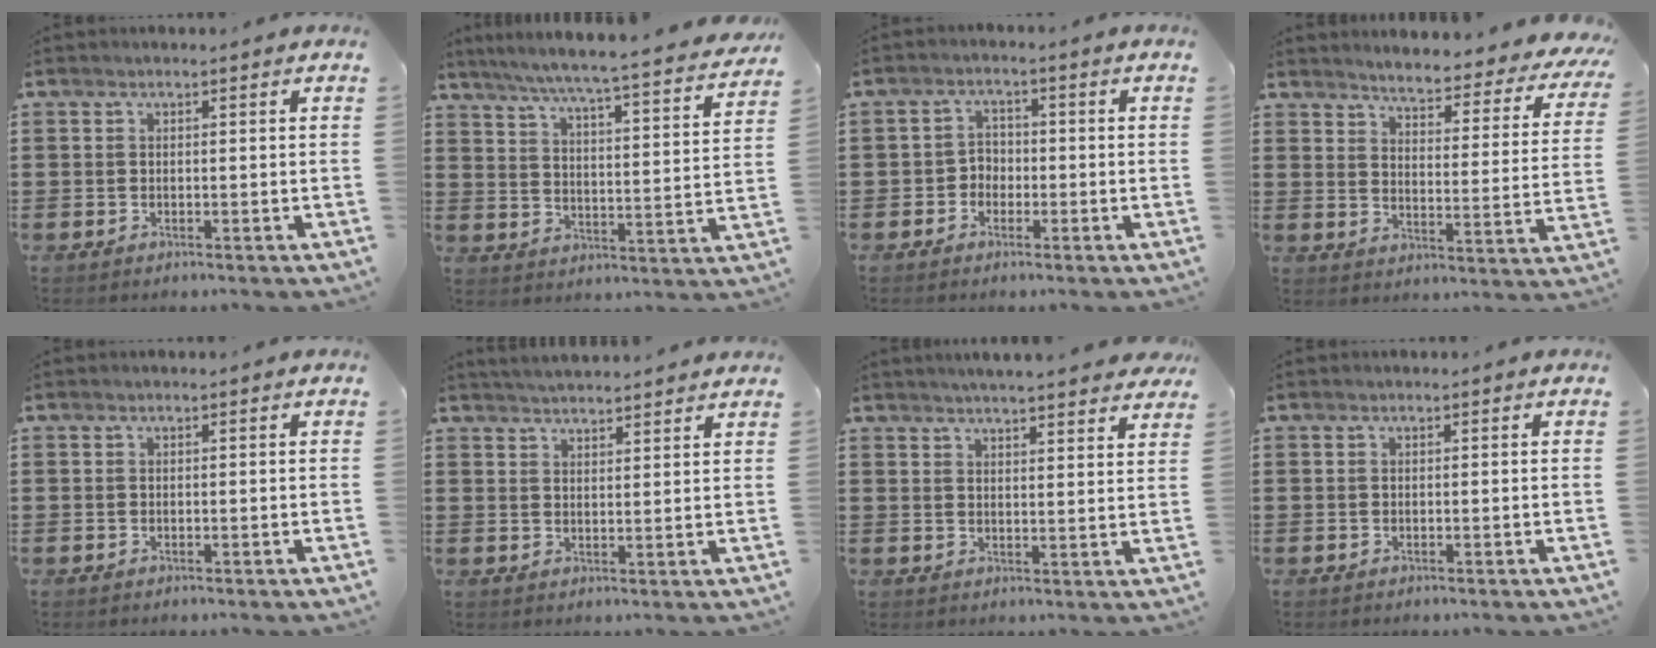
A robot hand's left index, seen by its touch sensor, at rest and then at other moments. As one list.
[{"total": 5.5, "force": [5.0, -0.8, 2.2], "torque": [-0.067, -0.042, 0.077]}, {"total": 2.4, "force": [-1.3, 1.9, 0.6], "torque": [-0.020, 0.008, -0.030]}, {"total": 4.3, "force": [4.2, -0.3, 1.1], "torque": [-0.036, -0.043, 0.063]}, {"total": 0.0}, {"total": 3.1, "force": [3.1, -0.5, 0.1], "torque": [-0.010, -0.011, 0.057]}, {"total": 3.9, "force": [3.8, -0.2, 0.7], "torque": [-0.027, -0.014, 0.068]}, {"total": 0.0}]